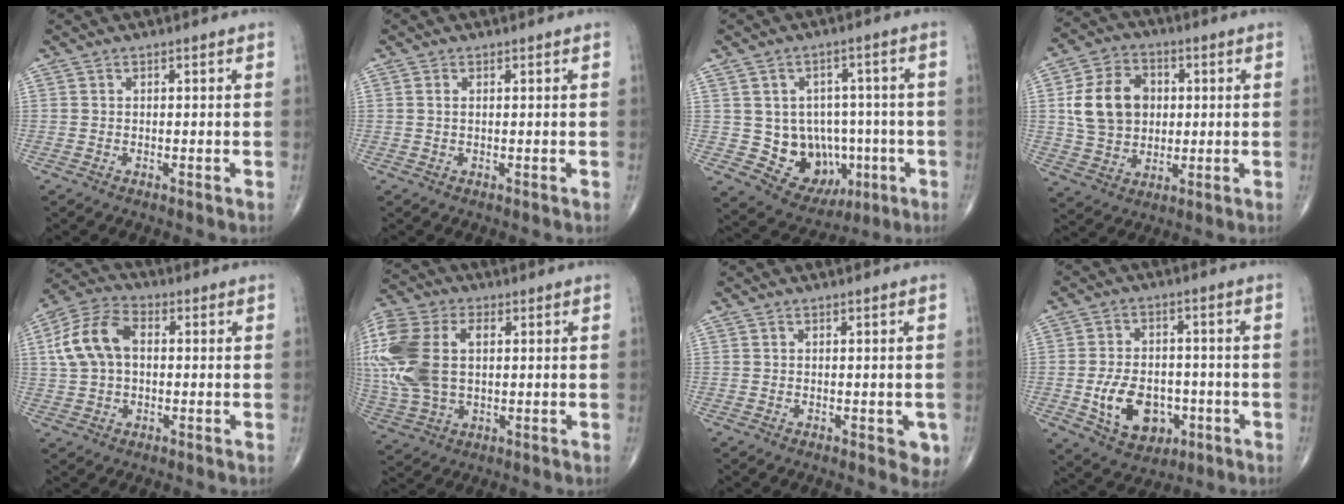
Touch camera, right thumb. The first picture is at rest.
{"total": 0.5, "force": [0.1, 0.2, 0.5], "torque": [-0.012, 0.001, 0.003]}
{"total": 12.7, "force": [-2.2, 10.7, 6.5], "torque": [-0.044, 0.021, -0.009]}
{"total": 13.5, "force": [1.9, 10.6, 8.1], "torque": [-0.119, 0.007, 0.035]}
{"total": 11.1, "force": [1.4, 7.2, 8.3], "torque": [-0.167, 0.029, 0.020]}
{"total": 19.6, "force": [2.4, 12.3, 15.1], "torque": [-0.373, 0.007, 0.046]}
{"total": 3.0, "force": [-0.6, 1.8, 2.3], "torque": [-0.007, -0.001, -0.005]}
{"total": 12.3, "force": [-3.5, 8.1, 8.5], "torque": [-0.132, 0.012, -0.051]}